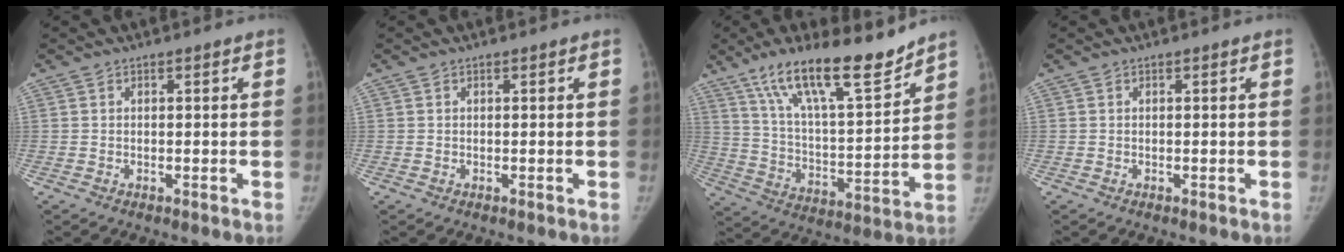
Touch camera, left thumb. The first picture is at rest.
{"total": 0.0}
{"total": 19.3, "force": [14.2, 4.6, 12.2], "torque": [-0.177, -0.077, 0.248]}
{"total": 0.0}